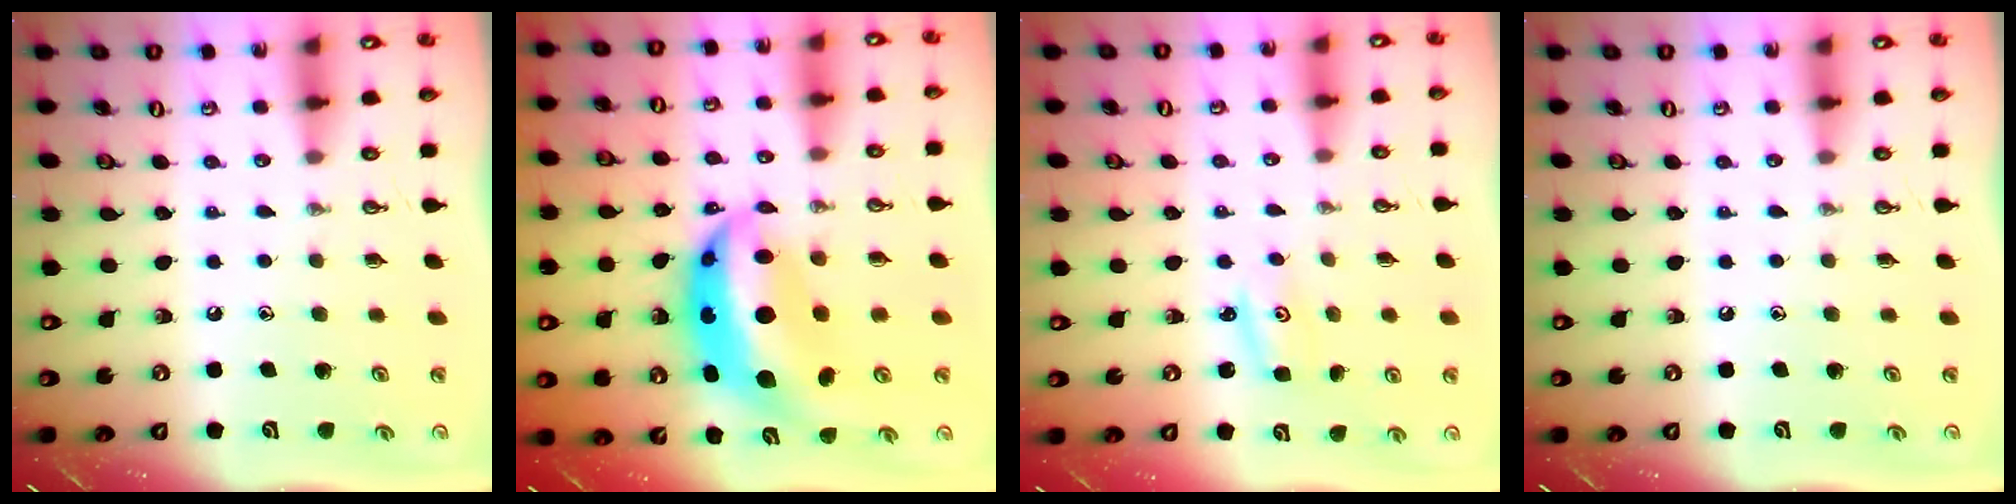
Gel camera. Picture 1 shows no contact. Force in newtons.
{"total": 15.1, "press": 15.0, "slide": 1.2}
{"total": 2.7, "press": 2.7, "slide": 0.3}
{"total": 0.0}